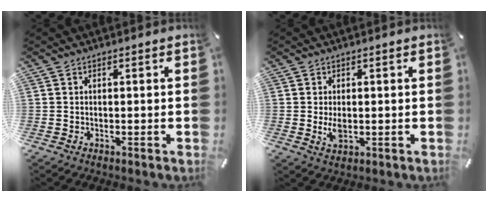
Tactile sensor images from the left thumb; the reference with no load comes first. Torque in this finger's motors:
{"motor_torque": [0.22, -0.11, 0.24, -0.23, 0.02]}